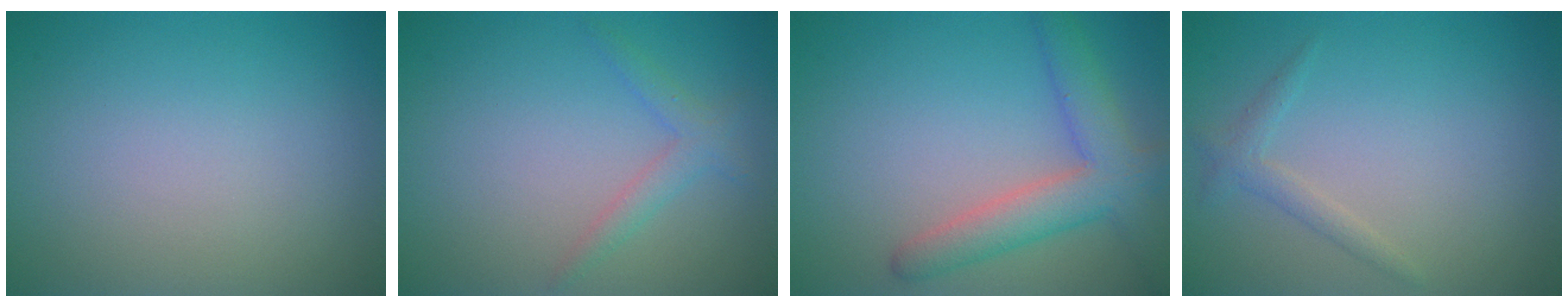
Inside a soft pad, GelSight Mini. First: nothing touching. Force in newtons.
{"total": 1.8, "press": 1.8, "slide": 0.1}
{"total": 5.0, "press": 5.0, "slide": 0.3}
{"total": 1.4, "press": 1.4, "slide": 0.1}